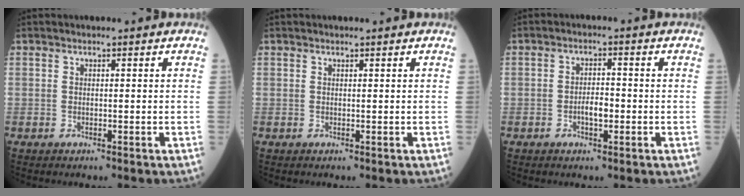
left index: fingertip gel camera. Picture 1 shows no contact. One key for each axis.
{"total": 1.0, "fx": 1.0, "fy": 0.1, "fz": 0.3, "tx": -0.004, "ty": 0.009, "tz": 0.015}
{"total": 2.7, "fx": -1.0, "fy": 1.0, "fz": 2.3, "tx": -0.039, "ty": 0.001, "tz": -0.019}